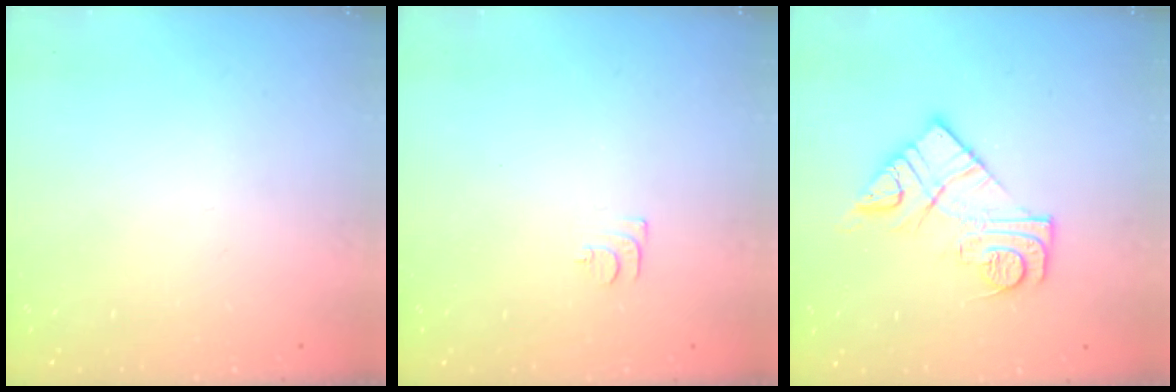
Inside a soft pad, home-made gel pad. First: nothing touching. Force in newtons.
{"total": 5.2, "press": 5.1, "slide": 0.6}
{"total": 12.9, "press": 12.8, "slide": 0.9}